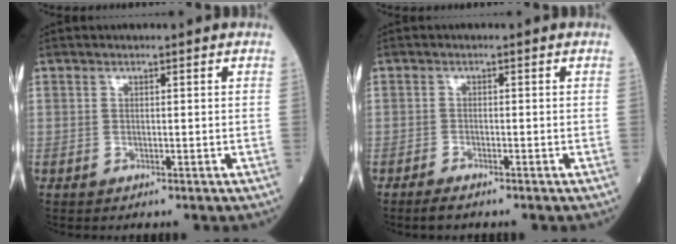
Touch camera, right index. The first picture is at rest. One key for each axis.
{"total": 1.7, "fx": -1.4, "fy": 0.2, "fz": 0.9, "tx": -0.025, "ty": -0.004, "tz": -0.025}